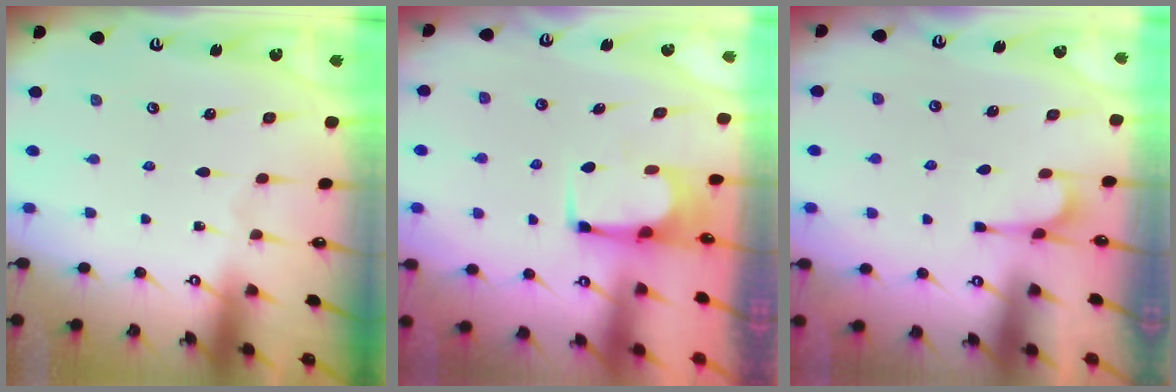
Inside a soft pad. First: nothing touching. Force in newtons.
{"total": 2.1, "press": 2.1, "slide": 0.1}
{"total": 2.8, "press": 2.7, "slide": 0.8}